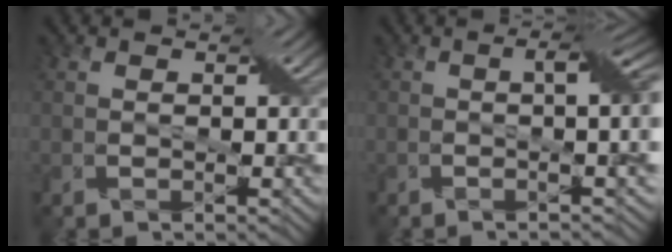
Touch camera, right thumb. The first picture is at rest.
{"total": 6.7, "force": [-0.1, 1.5, 6.5], "torque": [-0.084, 0.009, -0.007]}